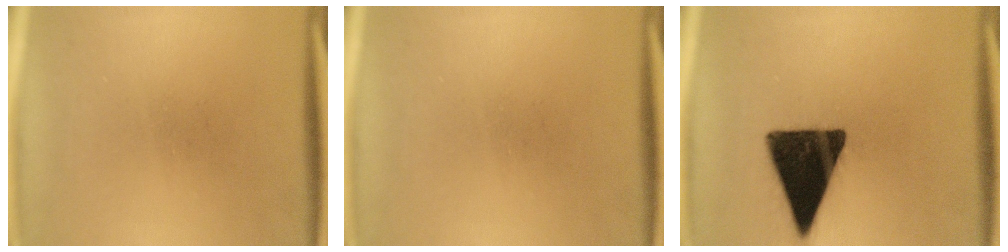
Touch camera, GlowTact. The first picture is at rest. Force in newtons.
{"total": 0.0}
{"total": 16.3}